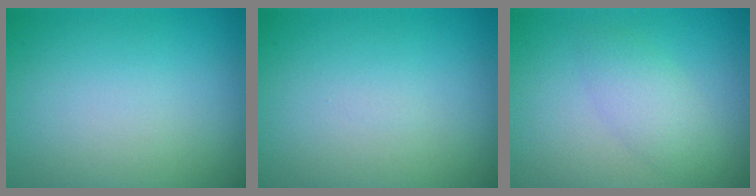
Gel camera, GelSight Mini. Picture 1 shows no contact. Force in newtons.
{"total": 0.0}
{"total": 2.4, "press": 2.4, "slide": 0.1}